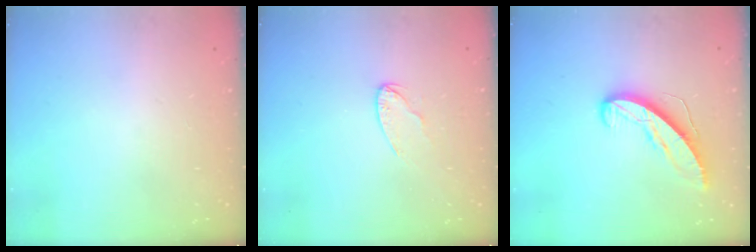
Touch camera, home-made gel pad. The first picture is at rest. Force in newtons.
{"total": 6.1, "press": 6.1, "slide": 0.5}
{"total": 8.7, "press": 8.7, "slide": 0.5}